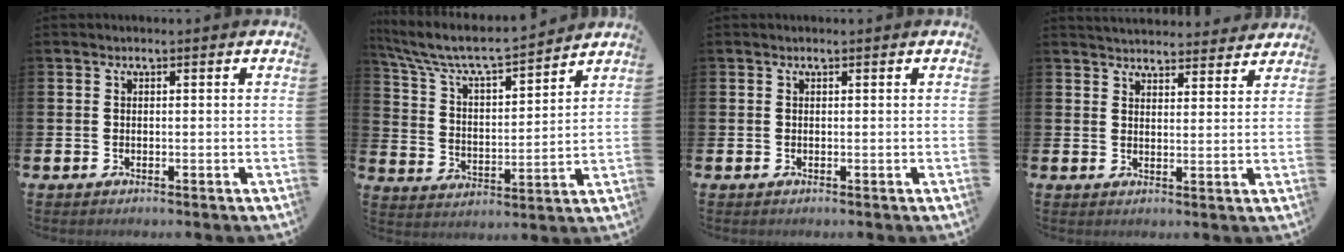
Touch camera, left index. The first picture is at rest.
{"total": 7.5, "force": [7.0, 1.1, 2.4], "torque": [-0.086, -0.053, 0.118]}
{"total": 0.0}
{"total": 4.1, "force": [4.0, 0.6, 0.1], "torque": [-0.012, -0.024, 0.073]}